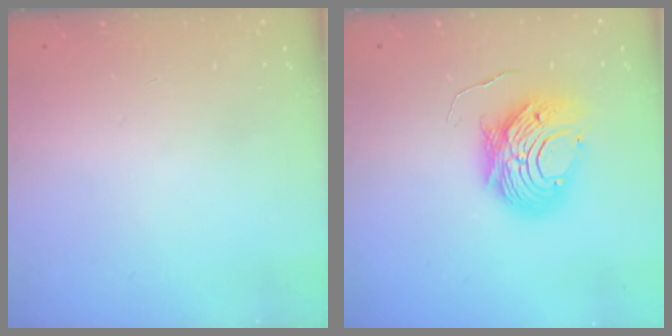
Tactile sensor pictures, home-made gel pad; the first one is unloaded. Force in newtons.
{"total": 10.5, "press": 10.5, "slide": 1.0}